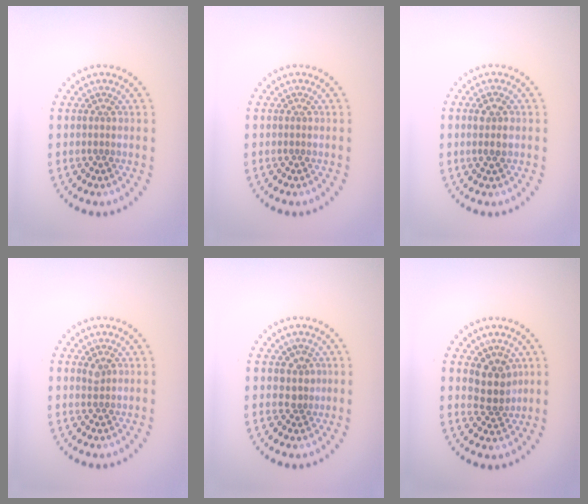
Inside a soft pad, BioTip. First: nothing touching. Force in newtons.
{"total": 0.0}
{"total": 1.6, "press": 1.6, "slide": 0.4}
{"total": 0.8, "press": 0.6, "slide": 0.6}
{"total": 1.5, "press": 1.2, "slide": 0.9}
{"total": 2.8, "press": 2.5, "slide": 1.4}